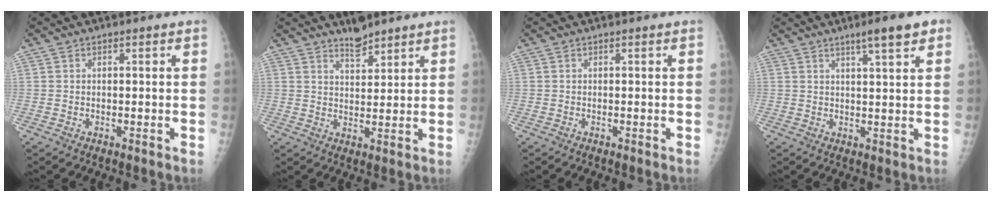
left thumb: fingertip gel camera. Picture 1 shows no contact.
{"total": 4.5, "force": [3.9, 1.3, 1.8], "torque": [-0.019, -0.032, 0.067]}
{"total": 0.0}
{"total": 6.0, "force": [3.6, 0.7, 4.7], "torque": [-0.066, -0.011, 0.053]}